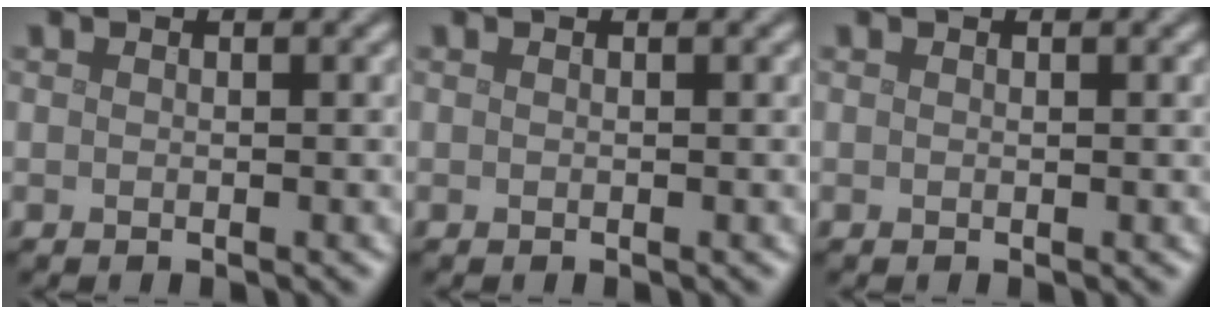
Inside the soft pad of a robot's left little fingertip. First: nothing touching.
{"total": 0.0}
{"total": 0.0}